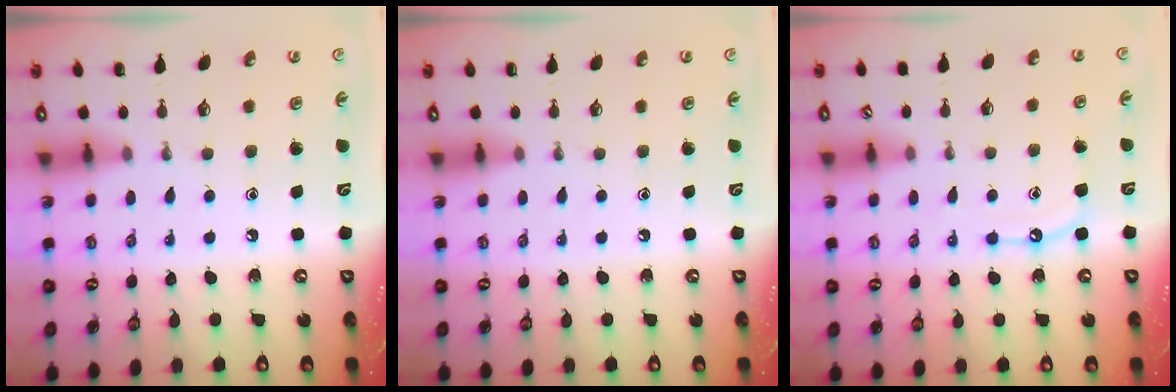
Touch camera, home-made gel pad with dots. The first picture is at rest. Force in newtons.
{"total": 0.0}
{"total": 7.0, "press": 7.0, "slide": 0.7}